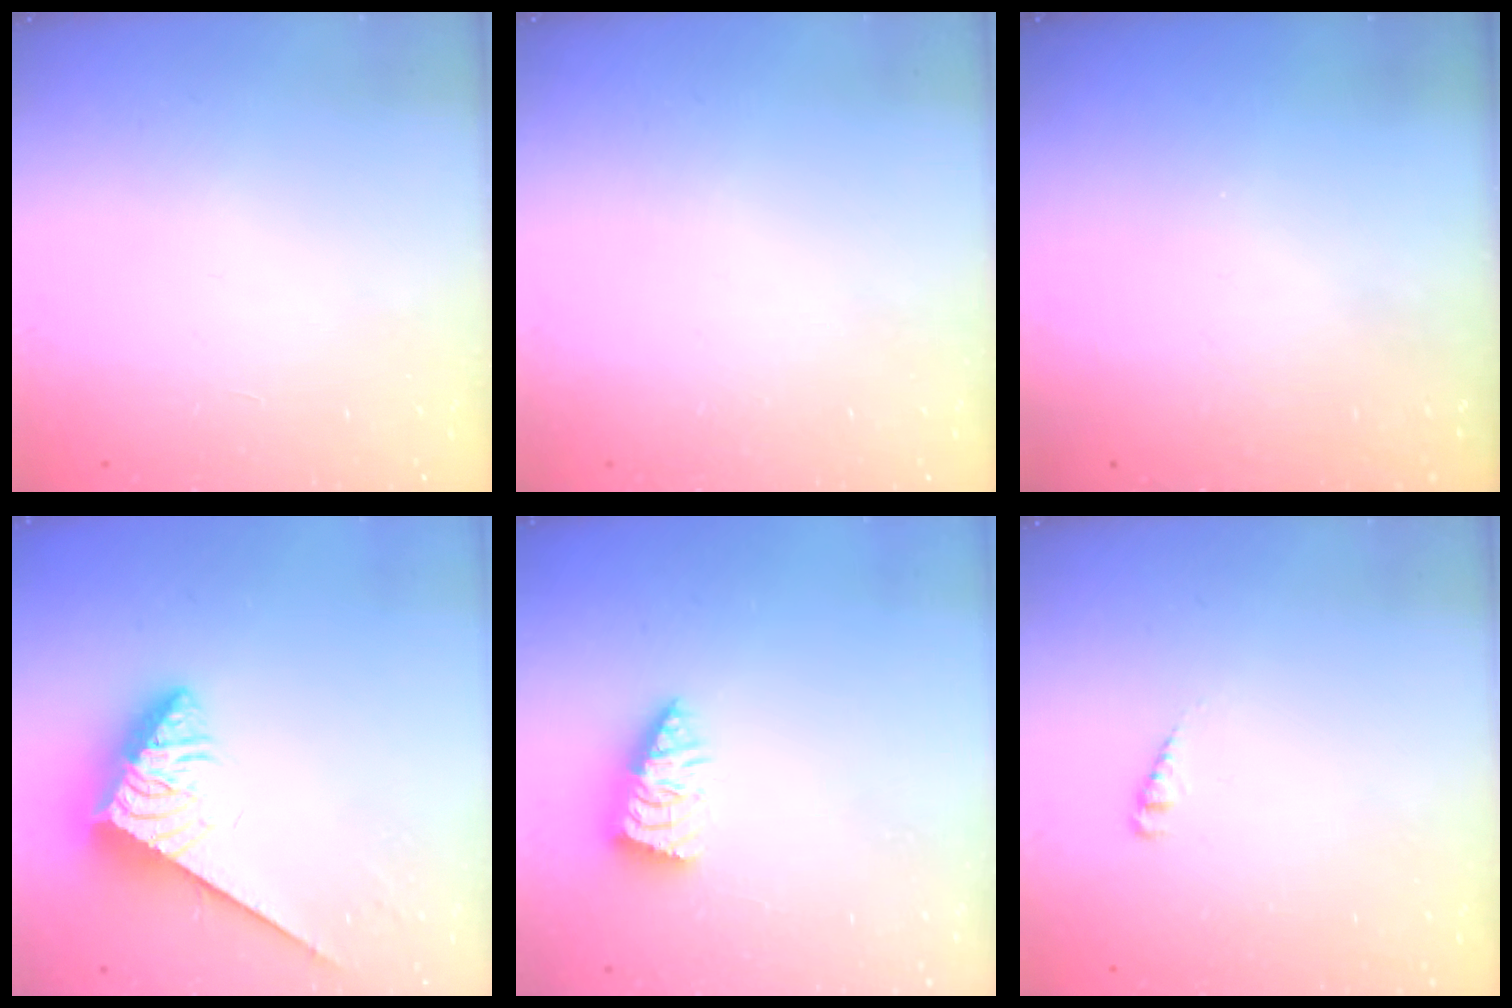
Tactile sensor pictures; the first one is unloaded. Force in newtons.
{"total": 0.0}
{"total": 0.0}
{"total": 3.8, "press": 3.8, "slide": 0.4}
{"total": 3.5, "press": 3.5, "slide": 0.4}
{"total": 2.9, "press": 2.9, "slide": 0.3}